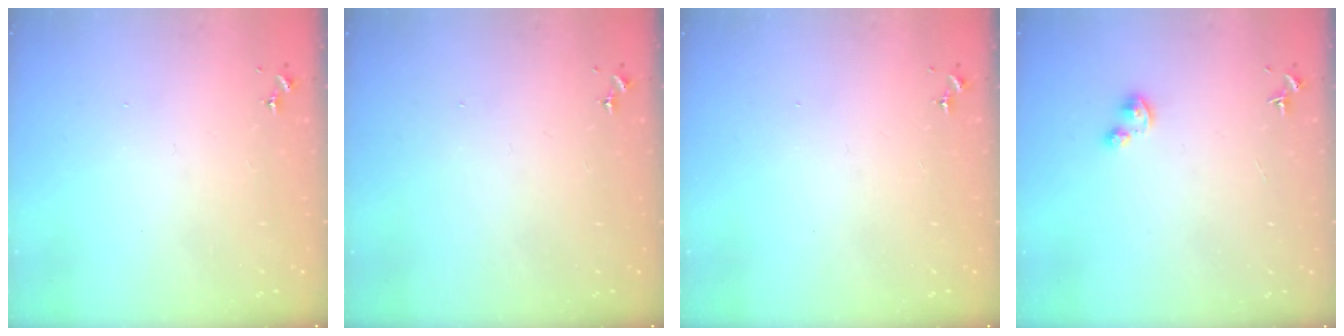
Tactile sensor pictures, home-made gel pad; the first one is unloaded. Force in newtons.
{"total": 0.0}
{"total": 0.0}
{"total": 3.2, "press": 3.2, "slide": 0.3}